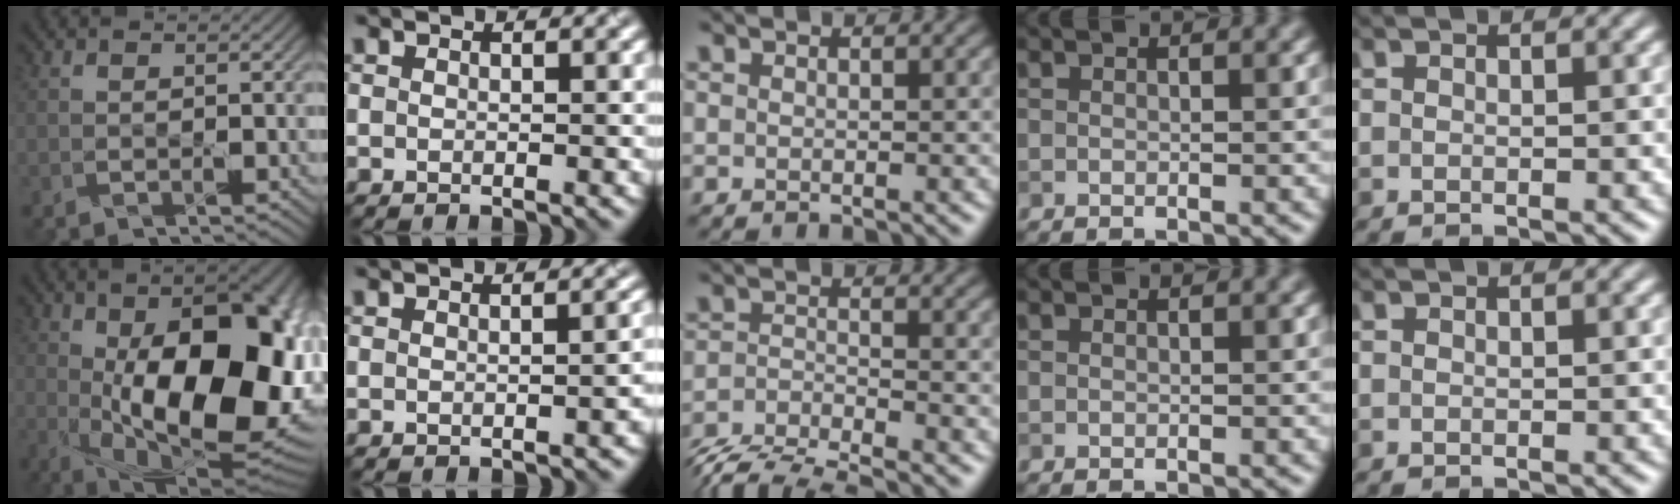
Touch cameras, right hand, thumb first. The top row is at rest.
{"thumb": {"total": 21.5, "force": [0.5, 10.7, 18.7], "torque": [-0.272, 0.001, -0.006]}, "index": {"total": 2.3, "force": [-0.5, 1.0, 1.9], "torque": [-0.013, 0.002, 0.000]}, "middle": {"total": 5.0, "force": [-4.7, 0.7, 1.6], "torque": [-0.034, -0.011, -0.091]}}